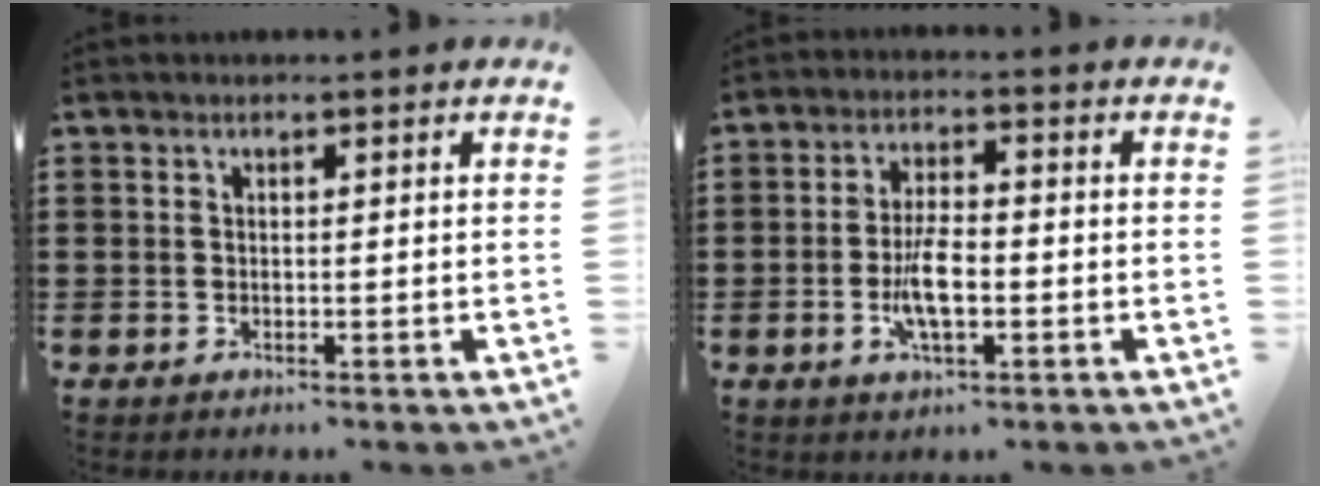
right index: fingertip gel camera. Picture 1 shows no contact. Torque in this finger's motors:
{"motor_torque": [2.14, 0.00, 0.80, 0.21]}